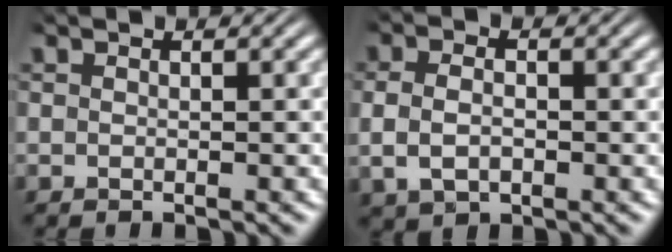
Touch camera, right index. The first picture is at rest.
{"total": 3.1, "force": [-0.2, 2.2, 2.2], "torque": [-0.052, -0.003, 0.004]}